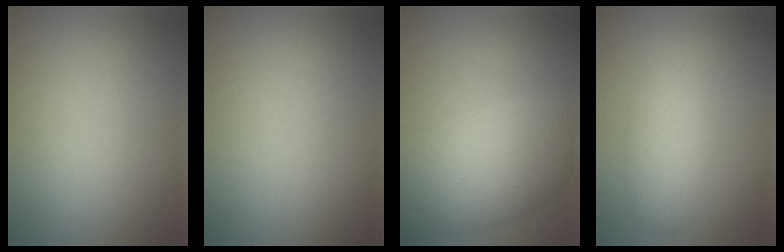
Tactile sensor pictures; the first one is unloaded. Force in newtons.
{"total": 0.0}
{"total": 7.8, "press": 7.8, "slide": 0.1}
{"total": 2.9, "press": 2.9, "slide": 0.0}